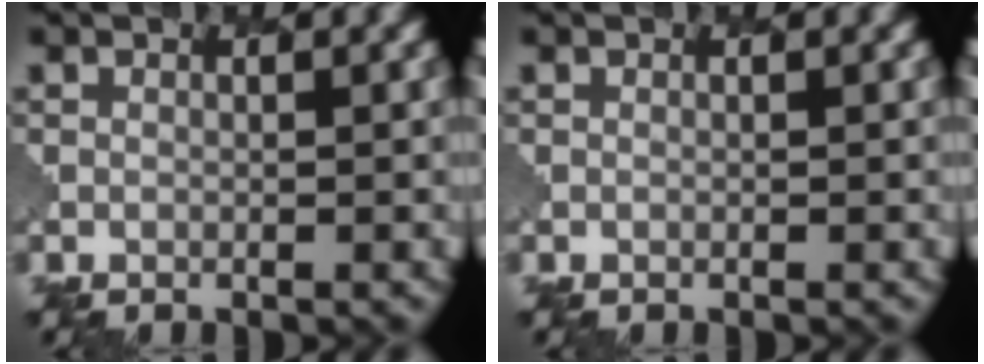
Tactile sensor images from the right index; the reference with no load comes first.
{"total": 0.0}